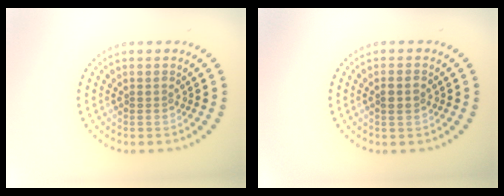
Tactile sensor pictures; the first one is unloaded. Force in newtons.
{"total": 1.5, "press": 1.4, "slide": 0.4}